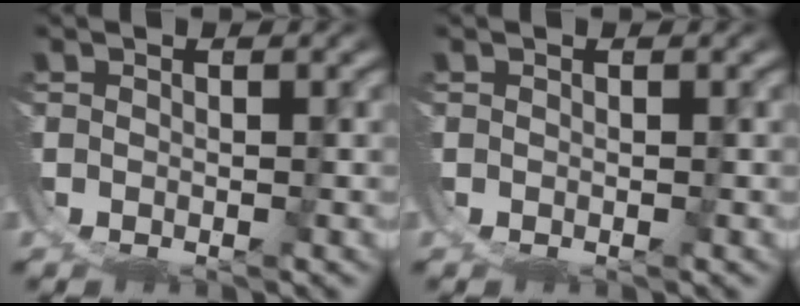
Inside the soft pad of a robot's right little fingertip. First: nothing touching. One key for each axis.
{"total": 0.0}